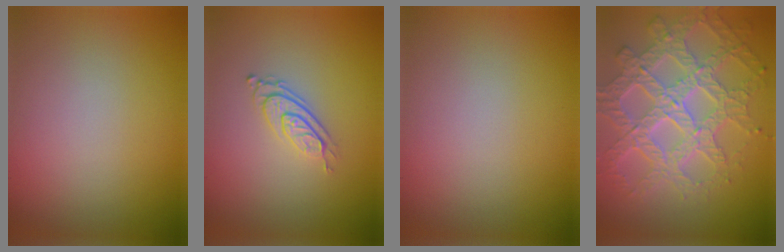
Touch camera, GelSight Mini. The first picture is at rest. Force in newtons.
{"total": 2.8, "press": 2.0, "slide": 2.1}
{"total": 0.0}
{"total": 7.7, "press": 5.8, "slide": 5.0}